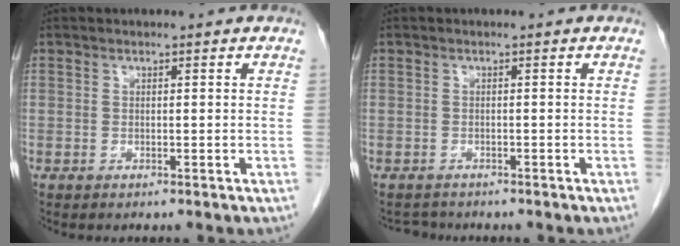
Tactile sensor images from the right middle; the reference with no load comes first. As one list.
[{"total": 1.7, "force": [-1.5, 0.5, -0.2], "torque": [0.001, -0.005, -0.024]}]